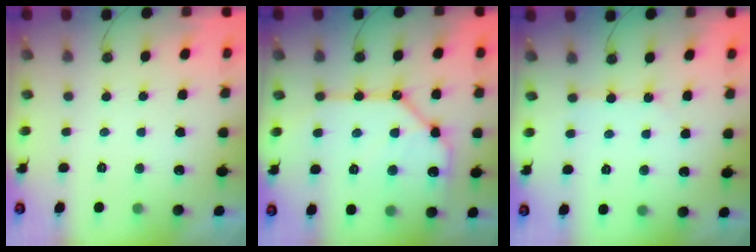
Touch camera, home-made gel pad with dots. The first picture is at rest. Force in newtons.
{"total": 15.0, "press": 14.9, "slide": 1.7}
{"total": 3.5, "press": 3.5, "slide": 0.4}